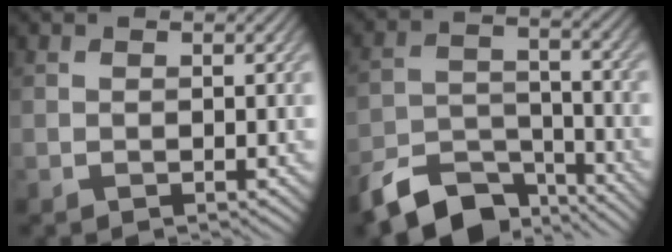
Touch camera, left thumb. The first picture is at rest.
{"total": 10.2, "force": [-8.1, 4.2, 4.4], "torque": [-0.082, -0.012, -0.148]}